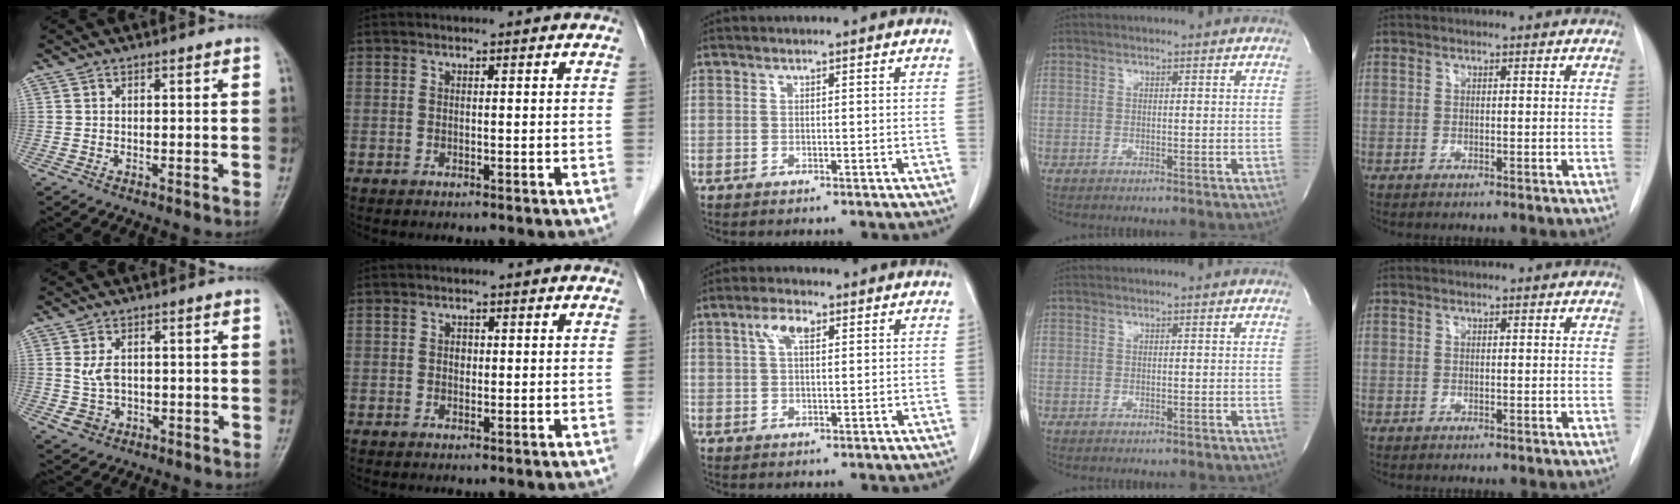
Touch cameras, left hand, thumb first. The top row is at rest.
{"thumb": {"total": 3.7, "force": [0.0, 2.8, 2.4], "torque": [-0.037, 0.000, 0.006]}, "index": {"total": 1.1, "force": [0.1, 0.9, 0.6], "torque": [-0.013, 0.004, 0.000]}, "middle": {"total": 3.7, "force": [1.6, 1.3, 3.0], "torque": [-0.065, 0.010, 0.033]}}